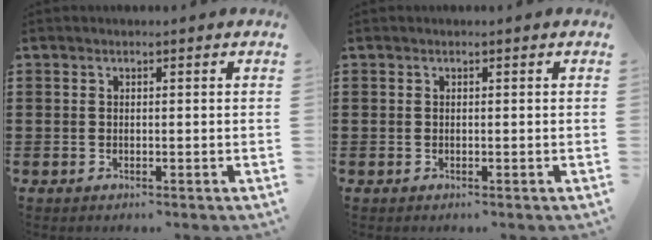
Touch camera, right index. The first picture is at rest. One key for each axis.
{"total": 0.0}